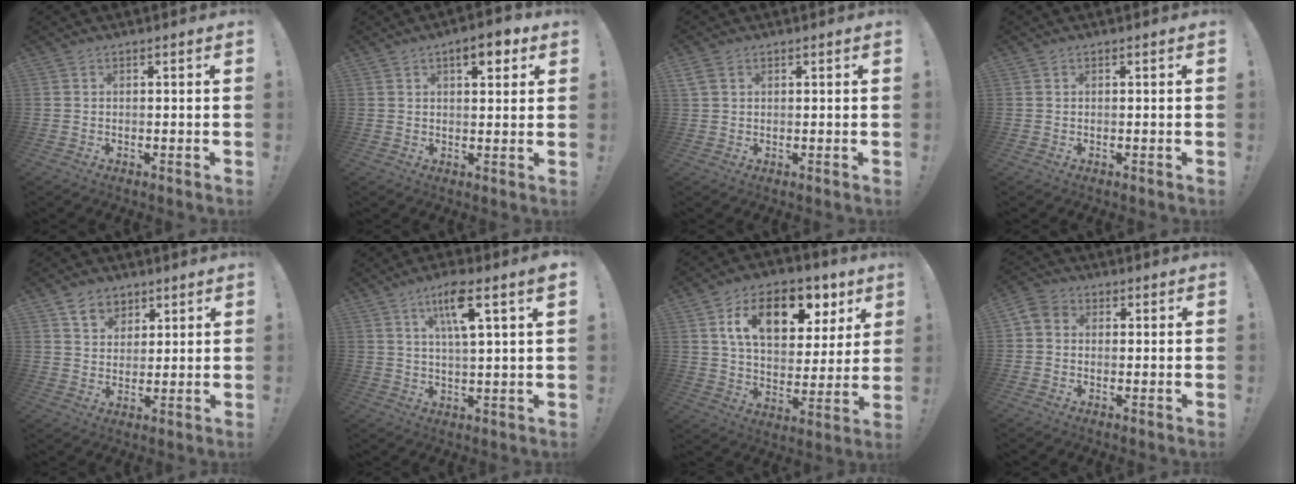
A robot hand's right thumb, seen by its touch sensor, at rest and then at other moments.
{"total": 6.7, "force": [3.5, 2.9, 5.0], "torque": [-0.056, -0.010, 0.054]}
{"total": 3.1, "force": [1.6, 2.0, 1.8], "torque": [-0.041, 0.004, 0.035]}
{"total": 0.0}
{"total": 7.6, "force": [4.7, 5.7, 1.7], "torque": [-0.023, -0.027, 0.091]}
{"total": 10.0, "force": [4.7, 1.6, 8.6], "torque": [-0.141, -0.008, 0.073]}
{"total": 17.0, "force": [8.2, 10.0, 11.1], "torque": [-0.162, -0.036, 0.139]}
{"total": 4.6, "force": [0.4, 3.9, 2.4], "torque": [-0.048, 0.007, 0.009]}